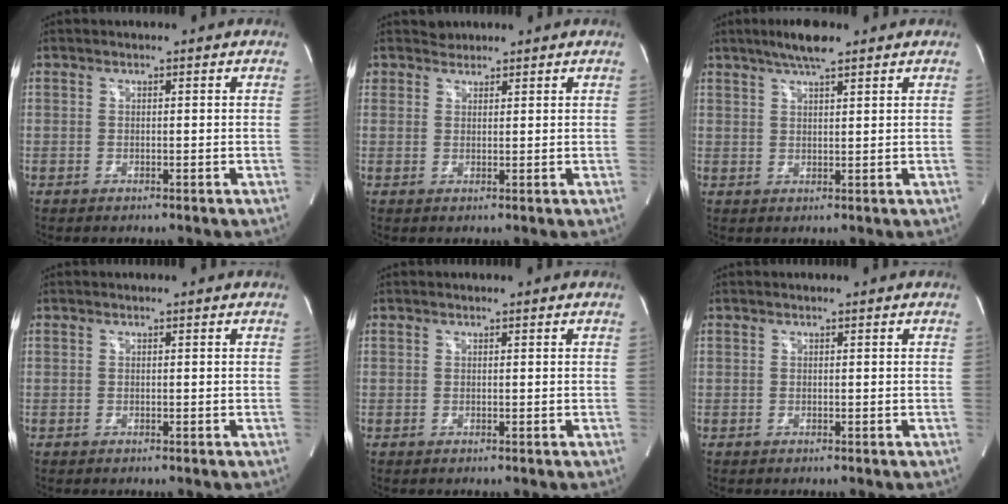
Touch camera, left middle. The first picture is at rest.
{"total": 1.7, "force": [1.4, 0.9, -0.5], "torque": [0.010, 0.009, 0.021]}
{"total": 5.3, "force": [3.9, 0.7, 3.5], "torque": [-0.068, 0.013, 0.069]}
{"total": 0.0}
{"total": 0.0}
{"total": 0.0}